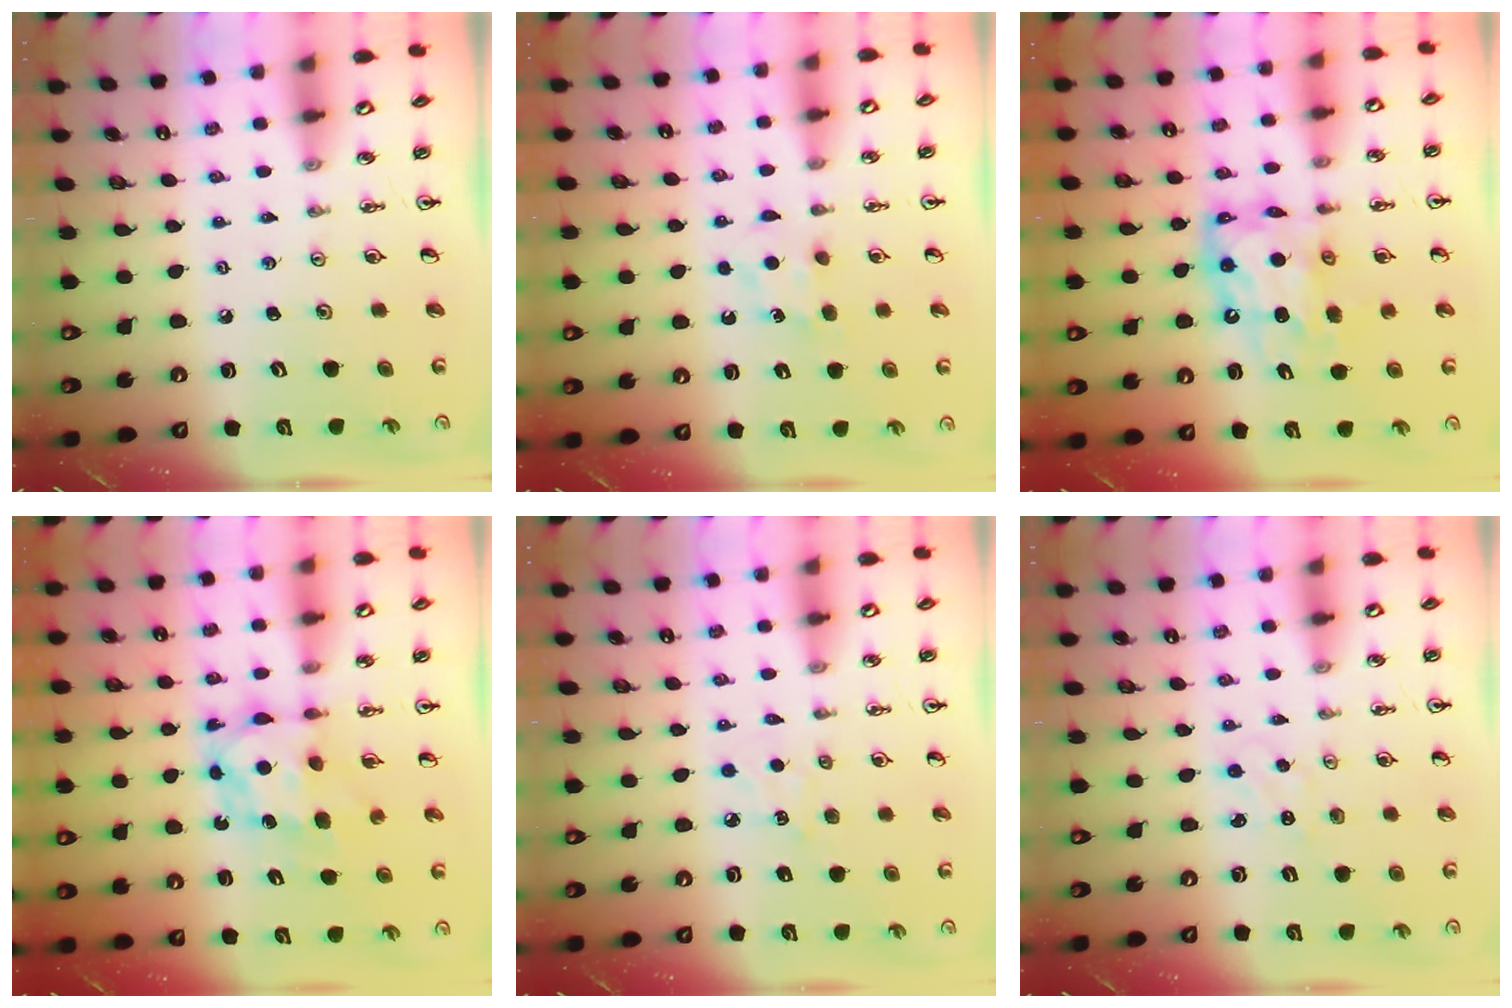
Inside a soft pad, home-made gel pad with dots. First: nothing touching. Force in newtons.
{"total": 4.7, "press": 4.6, "slide": 0.6}
{"total": 10.6, "press": 10.6, "slide": 1.0}
{"total": 6.4, "press": 6.4, "slide": 0.5}
{"total": 4.6, "press": 4.5, "slide": 0.6}
{"total": 0.0}